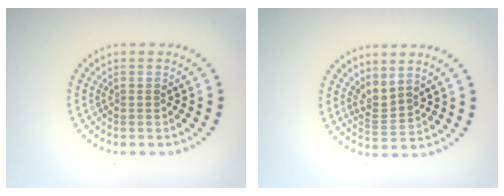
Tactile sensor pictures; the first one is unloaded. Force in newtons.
{"total": 2.2, "press": 1.5, "slide": 1.6}